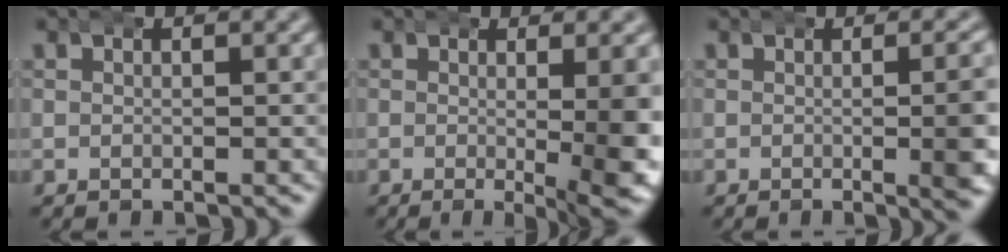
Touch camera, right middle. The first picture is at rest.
{"total": 7.4, "force": [-2.0, 2.1, 6.8], "torque": [-0.076, -0.003, -0.033]}
{"total": 4.7, "force": [-0.5, 1.2, 4.6], "torque": [-0.048, 0.010, -0.017]}